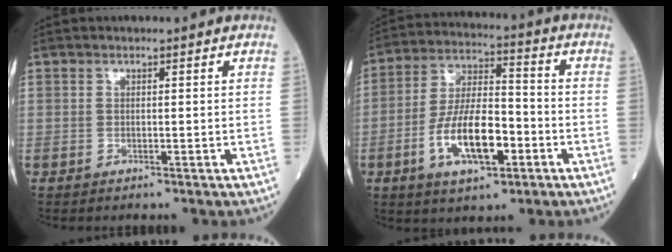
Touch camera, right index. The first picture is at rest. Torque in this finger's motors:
{"motor_torque": [0.64, -0.38, 0.84, 0.21]}